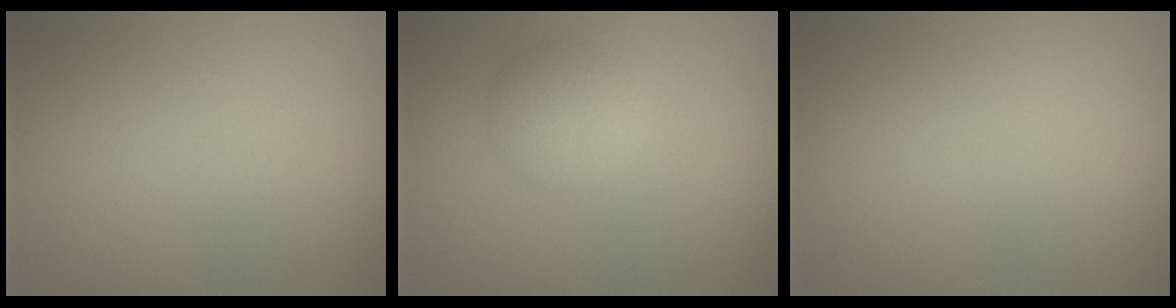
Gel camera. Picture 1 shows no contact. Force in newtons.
{"total": 3.5, "press": 3.5, "slide": 0.3}
{"total": 0.0}